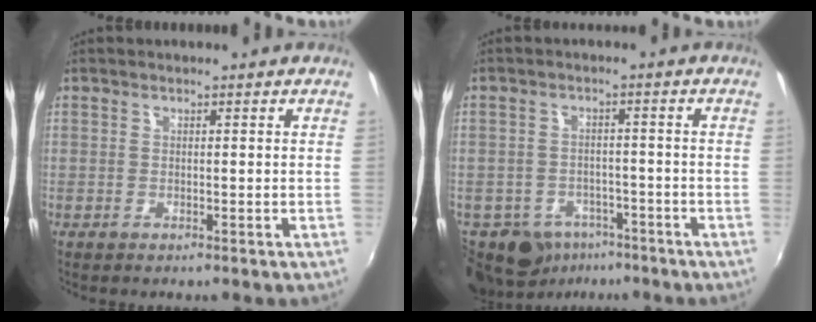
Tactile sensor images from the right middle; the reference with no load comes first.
{"total": 14.8, "force": [-8.4, 10.8, 5.7], "torque": [-0.165, -0.008, -0.108]}